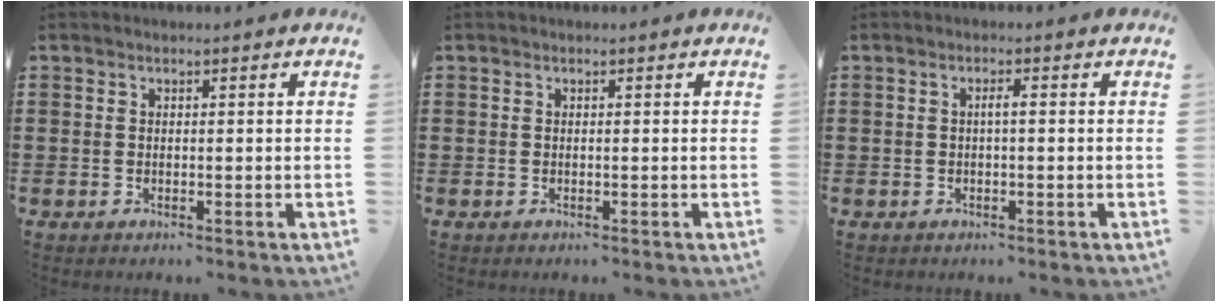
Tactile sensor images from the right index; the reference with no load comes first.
{"total": 0.0}
{"total": 1.3, "force": [-0.2, 0.1, 1.3], "torque": [-0.025, 0.001, -0.005]}